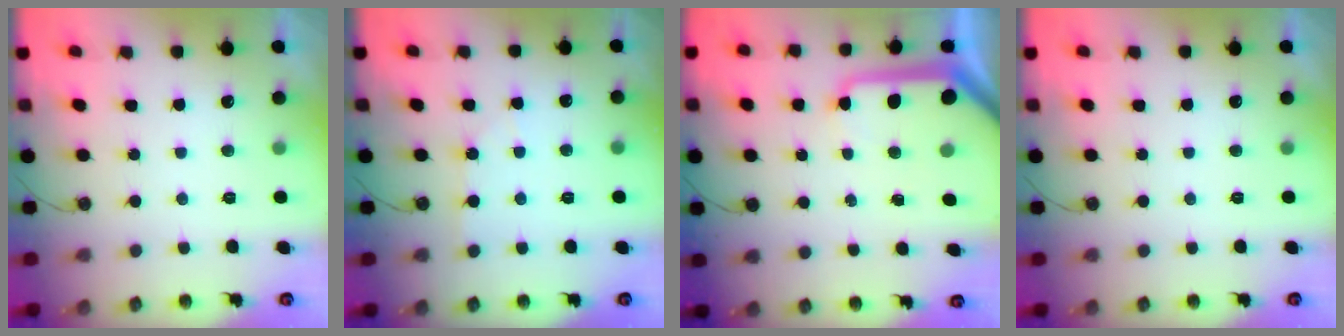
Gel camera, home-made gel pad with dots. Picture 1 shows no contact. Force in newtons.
{"total": 2.9, "press": 2.8, "slide": 0.6}
{"total": 12.8, "press": 12.7, "slide": 1.3}
{"total": 0.0}